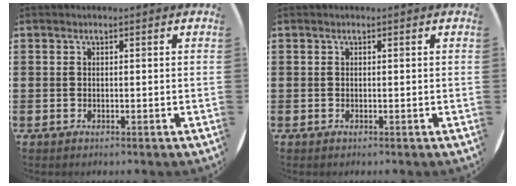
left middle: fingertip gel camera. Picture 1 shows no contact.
{"total": 0.0}